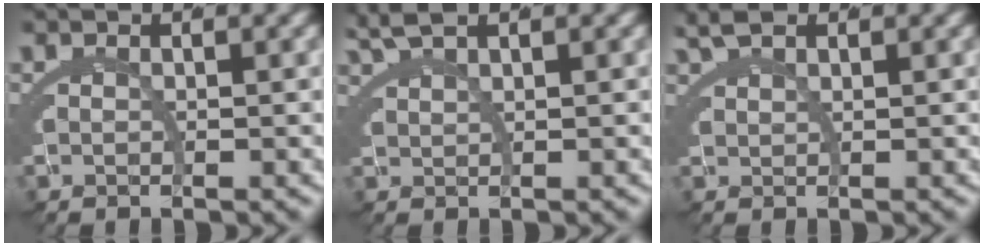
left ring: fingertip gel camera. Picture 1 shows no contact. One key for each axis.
{"total": 2.3, "fx": 2.1, "fy": -0.6, "fz": 0.5, "tx": -0.010, "ty": 0.010, "tz": 0.041}
{"total": 2.9, "fx": 2.5, "fy": 0.9, "fz": 1.2, "tx": -0.020, "ty": 0.014, "tz": 0.039}